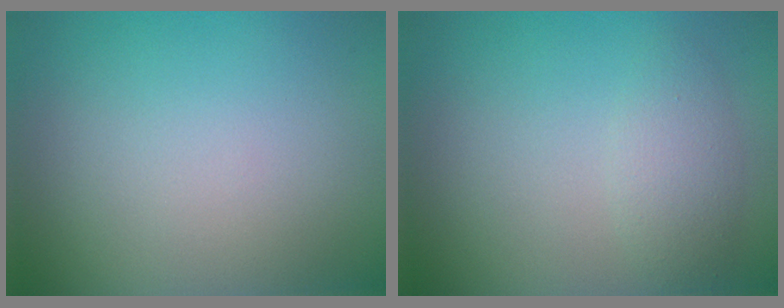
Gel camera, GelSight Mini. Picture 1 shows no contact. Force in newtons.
{"total": 2.0, "press": 2.0, "slide": 0.1}